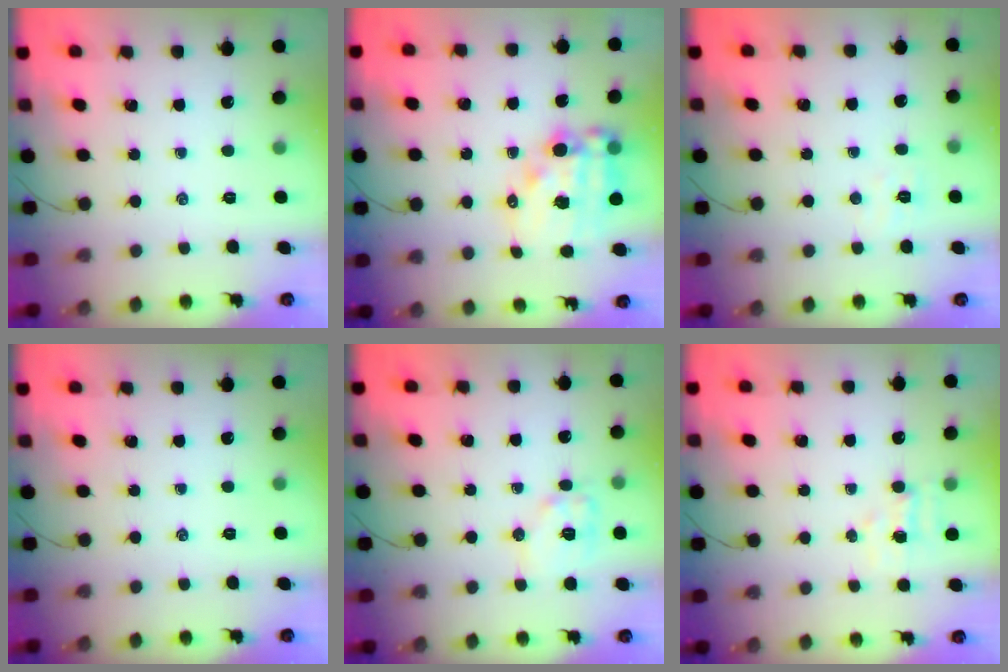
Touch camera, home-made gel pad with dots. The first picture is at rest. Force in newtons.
{"total": 13.7, "press": 13.3, "slide": 3.2}
{"total": 3.3, "press": 3.2, "slide": 0.9}
{"total": 0.0}
{"total": 9.0, "press": 9.0, "slide": 0.3}
{"total": 4.3, "press": 4.2, "slide": 0.9}